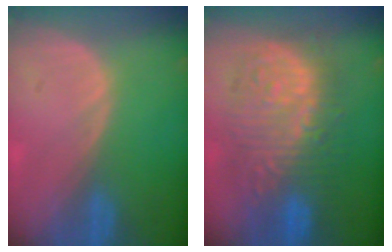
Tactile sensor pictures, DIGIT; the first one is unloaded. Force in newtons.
{"total": 12.7, "press": 12.7, "slide": 1.3}